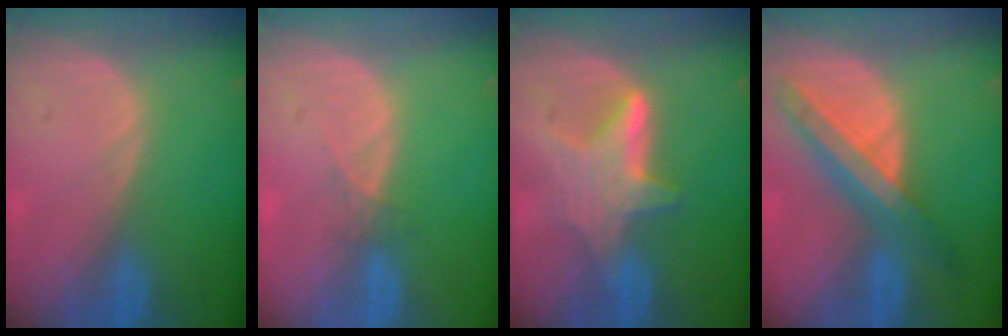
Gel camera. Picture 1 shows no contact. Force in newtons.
{"total": 1.1, "press": 1.1, "slide": 0.2}
{"total": 6.2, "press": 6.1, "slide": 1.3}
{"total": 8.2, "press": 7.3, "slide": 3.7}